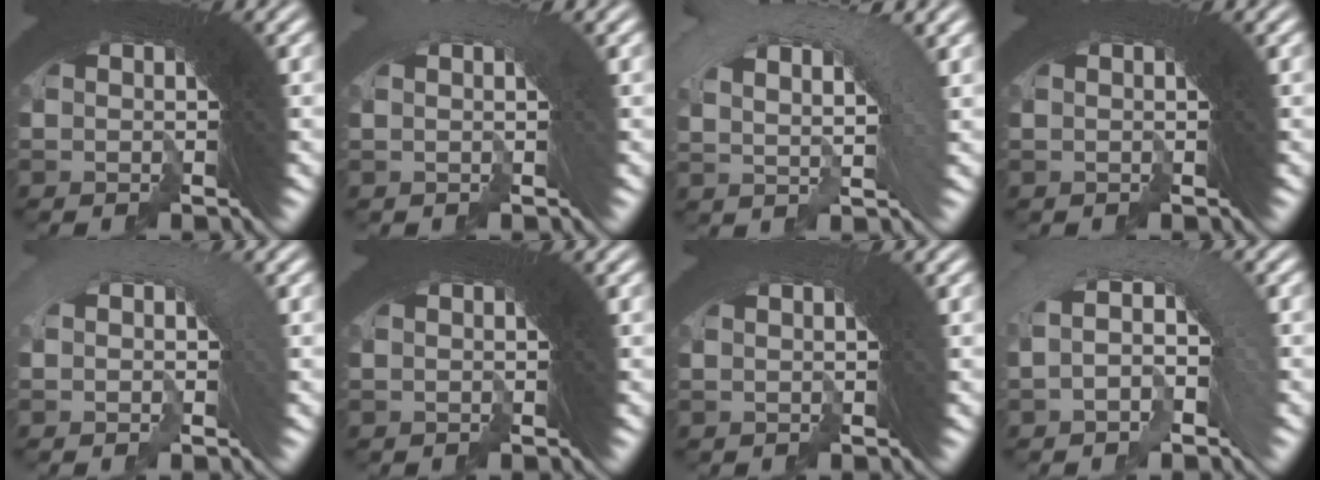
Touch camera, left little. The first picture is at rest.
{"total": 3.6, "force": [-2.6, -0.6, -2.4], "torque": [0.037, -0.005, -0.038]}
{"total": 4.6, "force": [-1.5, 3.9, 1.8], "torque": [-0.022, 0.013, -0.038]}
{"total": 1.8, "force": [-0.9, -0.7, -1.4], "torque": [0.013, -0.008, -0.009]}
{"total": 3.3, "force": [-2.8, 0.5, -1.8], "torque": [0.022, -0.003, -0.043]}
{"total": 0.0}
{"total": 1.8, "force": [-0.8, -0.7, -1.5], "torque": [0.008, -0.007, -0.006]}
{"total": 4.0, "force": [-3.5, 1.9, -0.7], "torque": [0.014, 0.015, -0.070]}